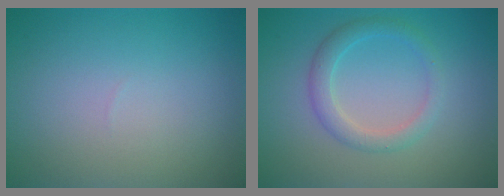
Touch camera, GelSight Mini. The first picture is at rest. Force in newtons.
{"total": 2.4, "press": 2.4, "slide": 0.1}